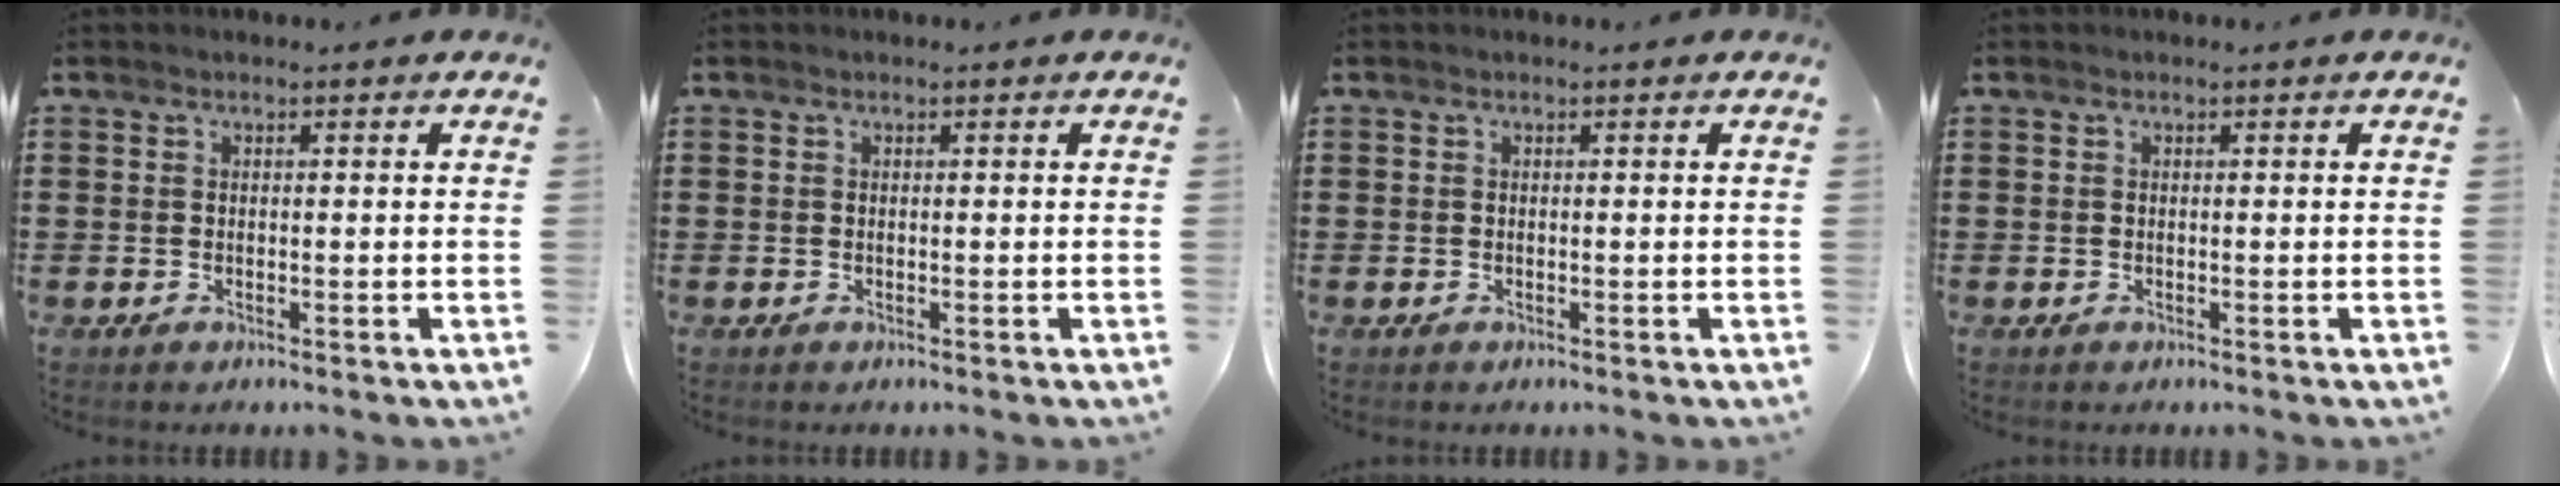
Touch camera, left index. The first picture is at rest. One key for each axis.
{"total": 0.0}
{"total": 0.0}
{"total": 0.0}